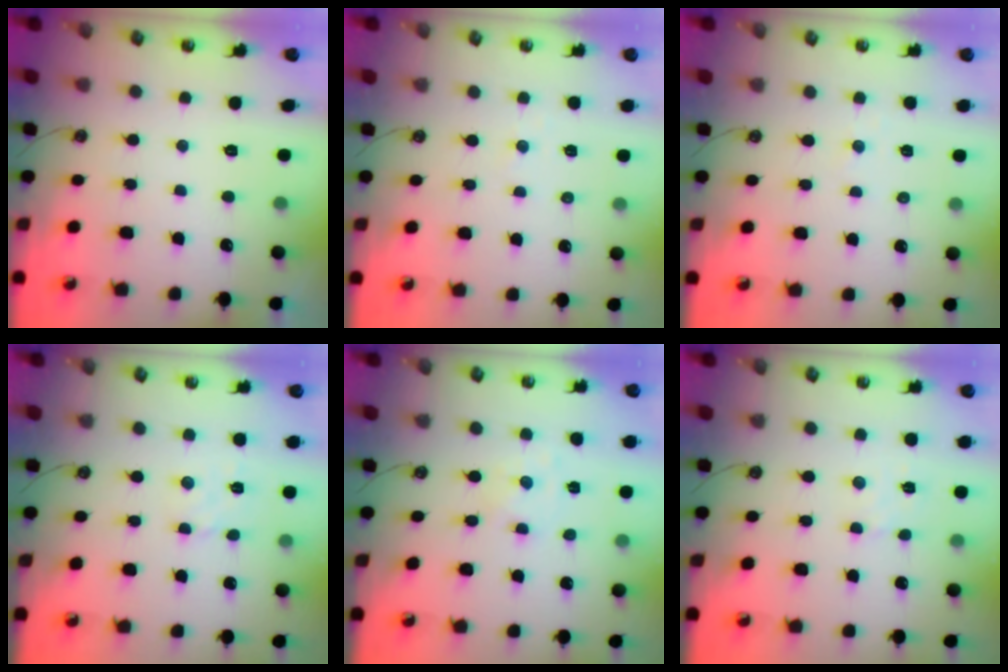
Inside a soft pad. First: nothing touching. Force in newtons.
{"total": 2.9, "press": 2.9, "slide": 0.3}
{"total": 2.9, "press": 2.9, "slide": 0.3}
{"total": 1.8, "press": 1.7, "slide": 0.6}
{"total": 1.3, "press": 1.3, "slide": 0.2}
{"total": 2.8, "press": 2.8, "slide": 0.5}